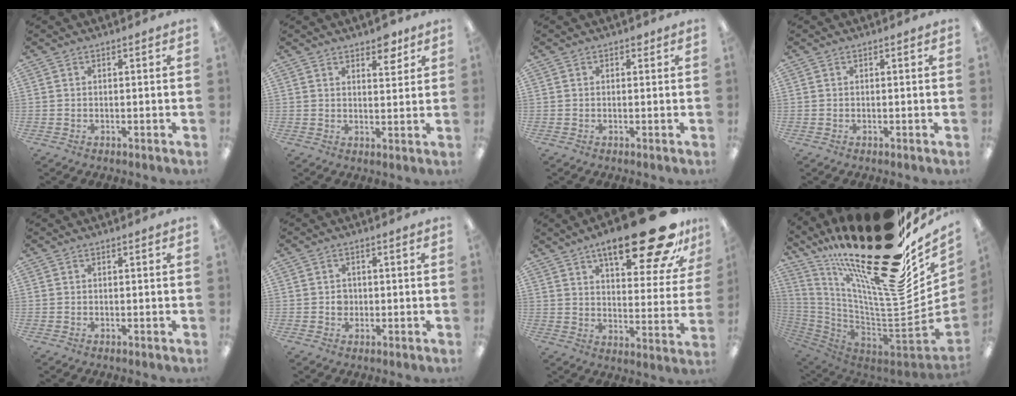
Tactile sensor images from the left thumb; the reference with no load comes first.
{"total": 5.2, "force": [4.1, 2.2, 2.3], "torque": [-0.013, -0.025, 0.068]}
{"total": 0.9, "force": [0.6, 0.5, 0.4], "torque": [0.000, 0.000, 0.009]}
{"total": 0.0}
{"total": 0.0}
{"total": 2.1, "force": [0.0, 1.9, 0.9], "torque": [-0.010, 0.003, -0.005]}
{"total": 23.5, "force": [15.4, 7.1, 16.2], "torque": [-0.226, -0.096, 0.245]}
{"total": 35.5, "force": [20.8, 11.8, 26.2], "torque": [-0.382, -0.178, 0.371]}